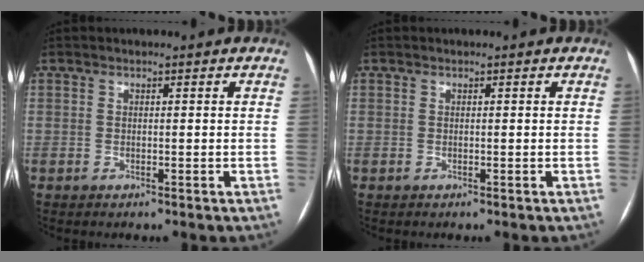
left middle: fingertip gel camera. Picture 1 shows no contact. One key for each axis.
{"total": 0.0}